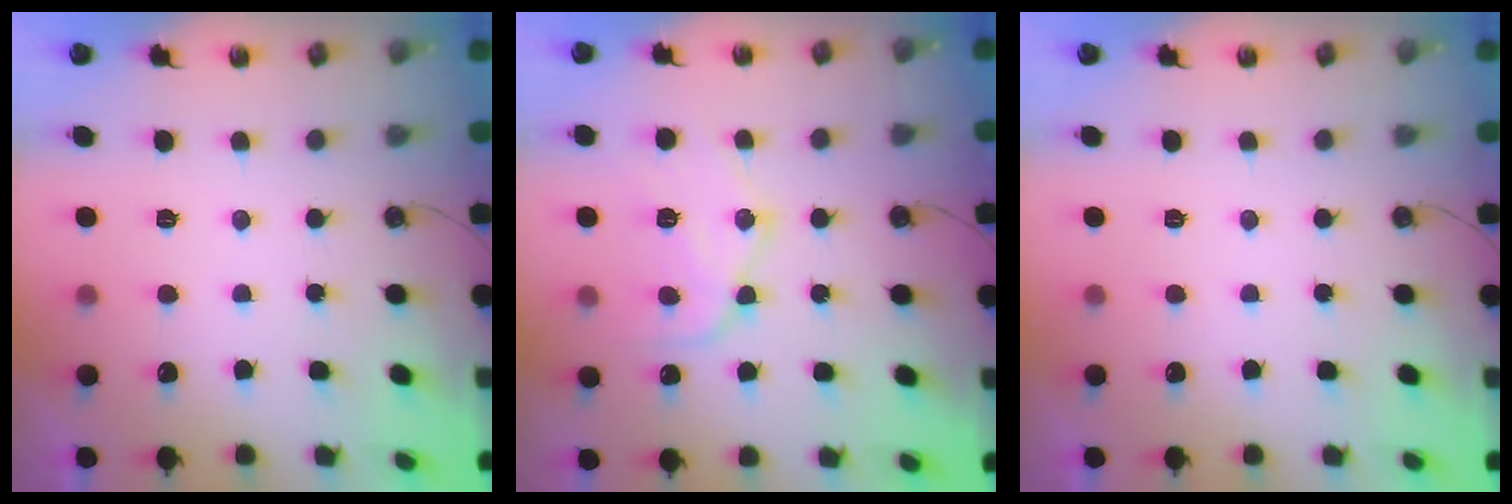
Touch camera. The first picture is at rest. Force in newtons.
{"total": 15.4, "press": 15.4, "slide": 1.1}
{"total": 0.0}